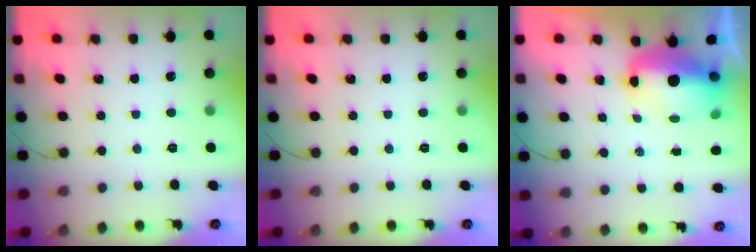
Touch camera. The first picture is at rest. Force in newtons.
{"total": 0.0}
{"total": 11.0, "press": 10.7, "slide": 2.5}